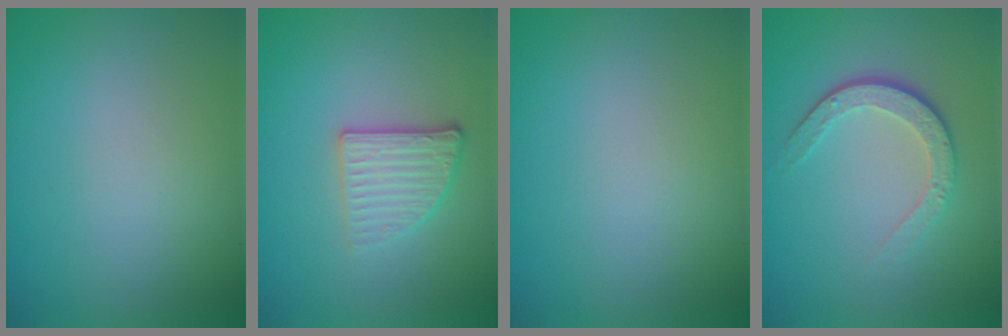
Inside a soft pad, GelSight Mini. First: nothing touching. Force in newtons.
{"total": 2.6, "press": 2.4, "slide": 1.2}
{"total": 0.0}
{"total": 3.4, "press": 2.6, "slide": 2.3}